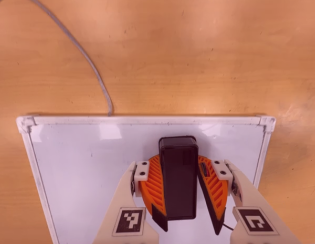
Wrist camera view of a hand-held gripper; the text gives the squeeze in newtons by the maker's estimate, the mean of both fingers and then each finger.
{"total": 10.6, "left": 12.1, "right": 9.2}